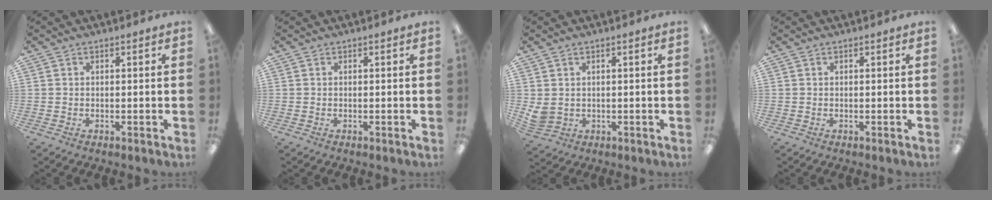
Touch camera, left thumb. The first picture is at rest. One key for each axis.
{"total": 0.0}
{"total": 3.7, "fx": 1.5, "fy": 3.0, "fz": 1.5, "tx": -0.041, "ty": -0.003, "tz": 0.029}
{"total": 0.0}